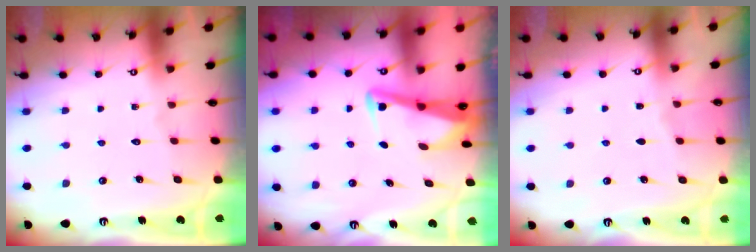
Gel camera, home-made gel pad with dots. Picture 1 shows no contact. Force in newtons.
{"total": 3.6, "press": 3.6, "slide": 0.4}
{"total": 1.7, "press": 1.6, "slide": 0.3}